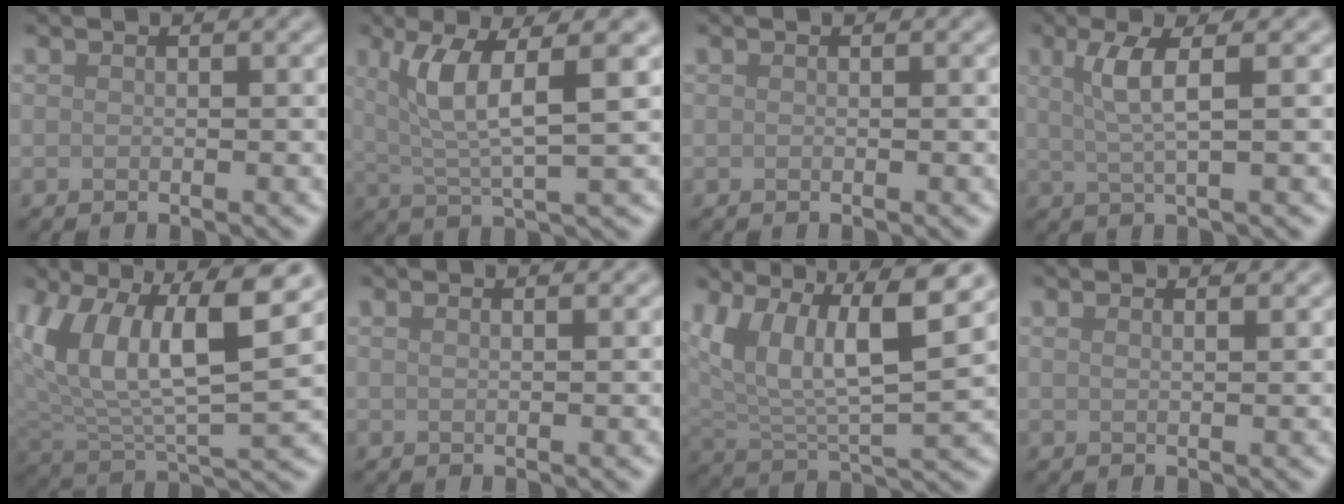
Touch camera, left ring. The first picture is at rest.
{"total": 6.4, "force": [2.3, 1.5, 5.8], "torque": [-0.108, 0.004, 0.040]}
{"total": 0.0}
{"total": 3.5, "force": [1.0, 0.7, 3.3], "torque": [-0.062, 0.000, 0.021]}
{"total": 11.3, "force": [5.0, 4.6, 9.1], "torque": [-0.169, 0.005, 0.090]}
{"total": 1.2, "force": [0.9, 0.5, 0.7], "torque": [-0.008, 0.001, 0.003]}
{"total": 11.7, "force": [6.0, 4.1, 9.2], "torque": [-0.157, 0.010, 0.099]}
{"total": 2.0, "force": [1.4, 0.8, 1.1], "torque": [-0.006, 0.005, 0.003]}